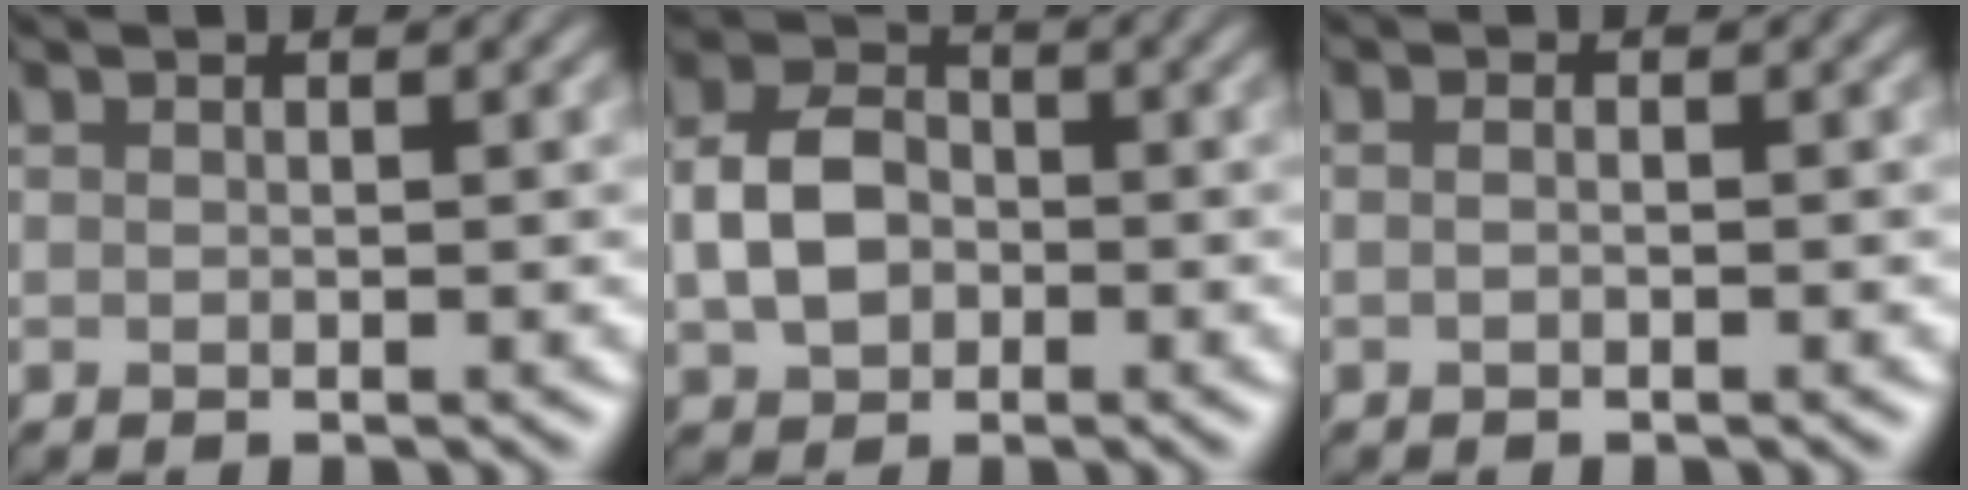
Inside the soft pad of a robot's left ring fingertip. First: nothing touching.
{"total": 4.4, "force": [-0.6, 3.3, 2.9], "torque": [-0.062, 0.002, -0.015]}
{"total": 0.8, "force": [-0.3, 0.2, 0.7], "torque": [-0.008, -0.006, -0.012]}